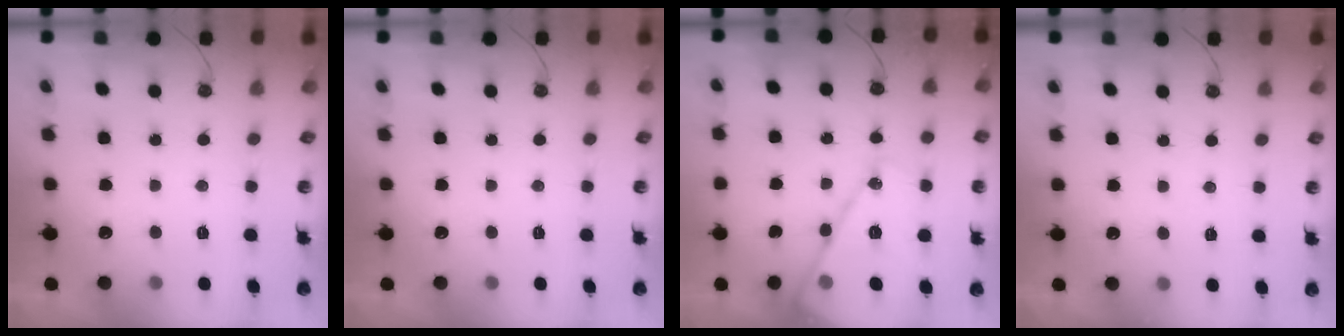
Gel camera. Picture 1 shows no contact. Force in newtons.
{"total": 0.0}
{"total": 15.7, "press": 15.6, "slide": 1.7}
{"total": 3.1, "press": 3.0, "slide": 0.5}